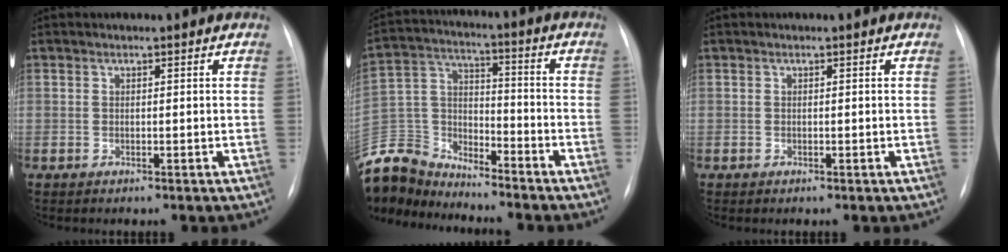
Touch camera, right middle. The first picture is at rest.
{"total": 14.7, "force": [-13.9, 4.1, 2.3], "torque": [-0.054, 0.032, -0.262]}
{"total": 0.0}